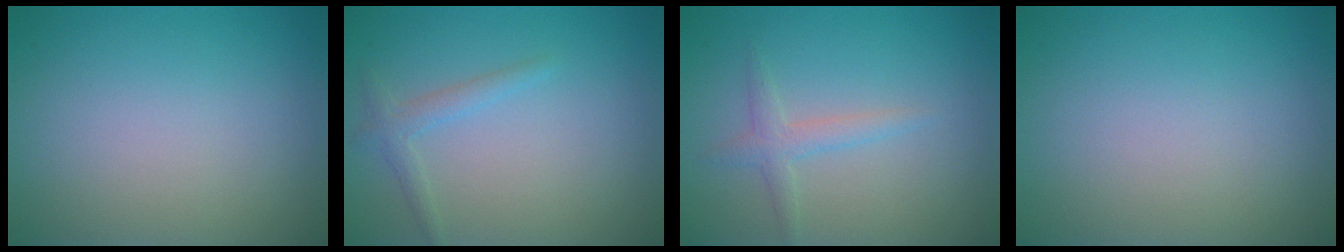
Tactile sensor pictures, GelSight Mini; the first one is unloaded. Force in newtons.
{"total": 1.5, "press": 1.5, "slide": 0.1}
{"total": 1.7, "press": 1.7, "slide": 0.1}
{"total": 0.0}